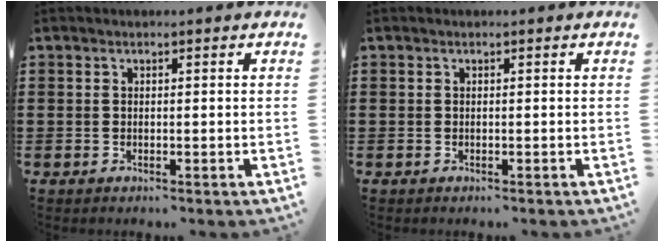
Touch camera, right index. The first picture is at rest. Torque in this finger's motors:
{"motor_torque": [-0.02, -0.02, 0.00, 0.00]}